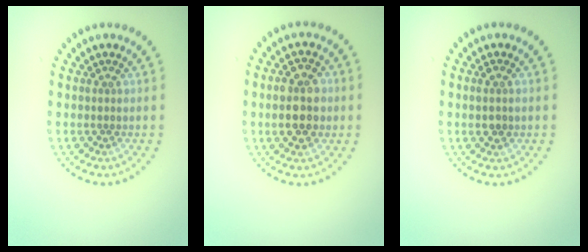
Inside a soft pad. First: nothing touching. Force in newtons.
{"total": 3.7, "press": 3.7, "slide": 0.1}
{"total": 1.4, "press": 1.3, "slide": 0.2}